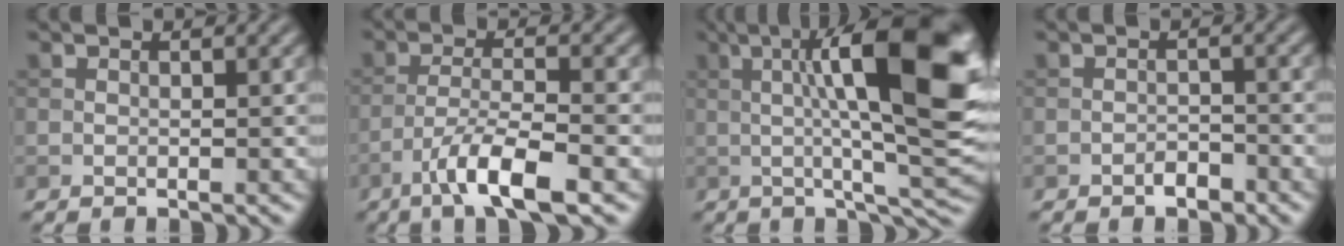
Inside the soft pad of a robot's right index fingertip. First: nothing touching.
{"total": 6.4, "force": [-3.8, 1.3, 5.0], "torque": [-0.087, 0.003, -0.071]}
{"total": 15.5, "force": [2.2, 3.6, 15.0], "torque": [-0.208, 0.012, 0.035]}
{"total": 1.5, "force": [-1.1, 0.6, 0.7], "torque": [-0.008, 0.005, -0.022]}